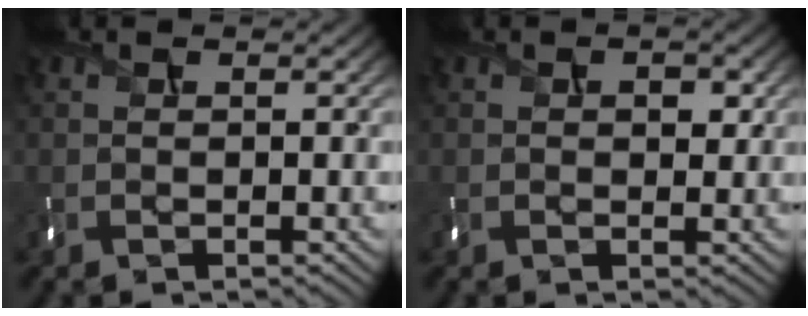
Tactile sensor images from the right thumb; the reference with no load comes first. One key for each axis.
{"total": 2.2, "fx": 0.6, "fy": 1.5, "fz": 1.5, "tx": -0.023, "ty": -0.004, "tz": 0.009}